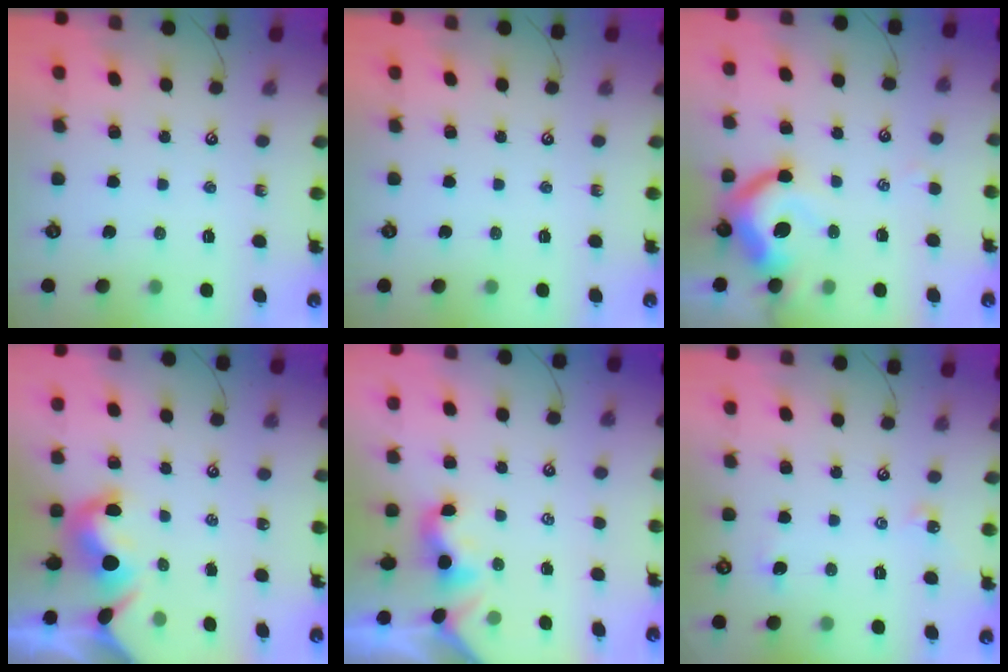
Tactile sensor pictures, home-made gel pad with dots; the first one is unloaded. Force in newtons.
{"total": 0.0}
{"total": 8.3, "press": 8.2, "slide": 1.4}
{"total": 5.1, "press": 5.1, "slide": 0.5}
{"total": 2.0, "press": 1.9, "slide": 0.5}
{"total": 2.6, "press": 2.6, "slide": 0.5}